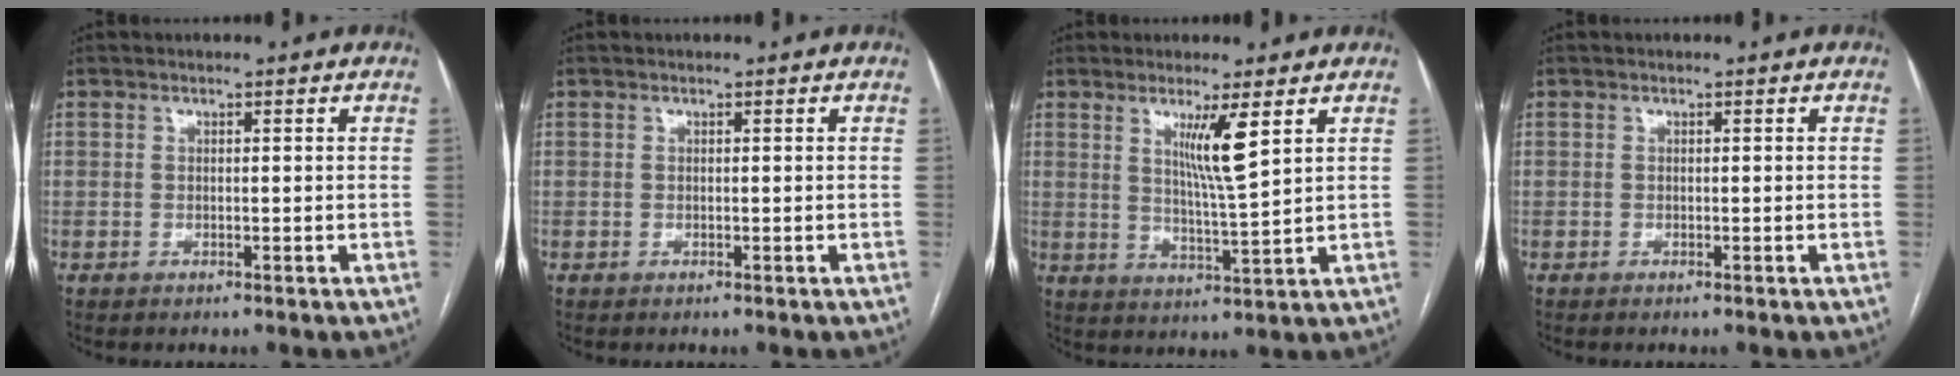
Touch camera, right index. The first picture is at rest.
{"total": 0.0}
{"total": 6.4, "force": [2.9, -0.7, 5.6], "torque": [-0.098, -0.018, 0.054]}
{"total": 0.0}